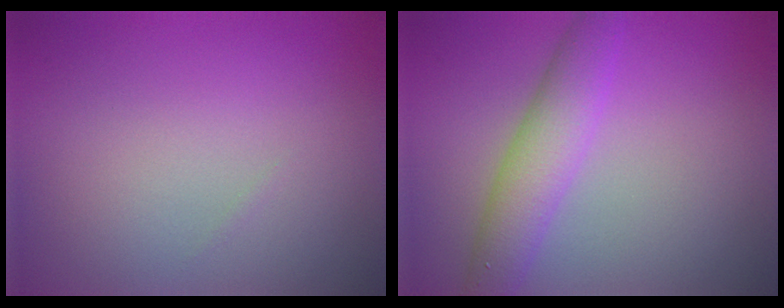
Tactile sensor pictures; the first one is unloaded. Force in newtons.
{"total": 4.3, "press": 4.3, "slide": 0.2}